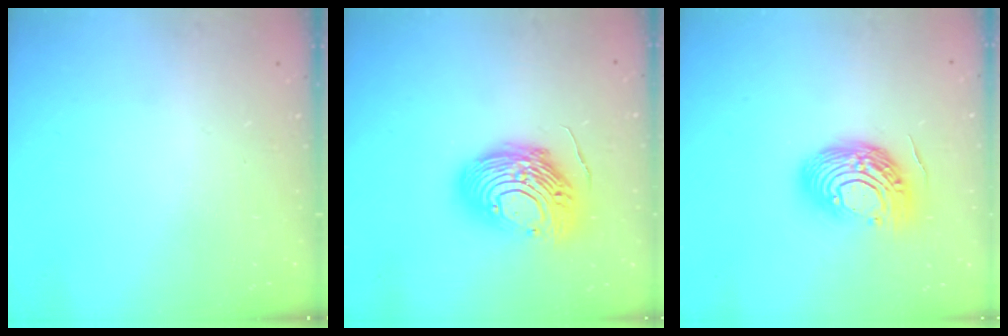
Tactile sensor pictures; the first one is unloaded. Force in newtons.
{"total": 16.8, "press": 16.7, "slide": 1.9}
{"total": 15.0, "press": 14.9, "slide": 1.5}